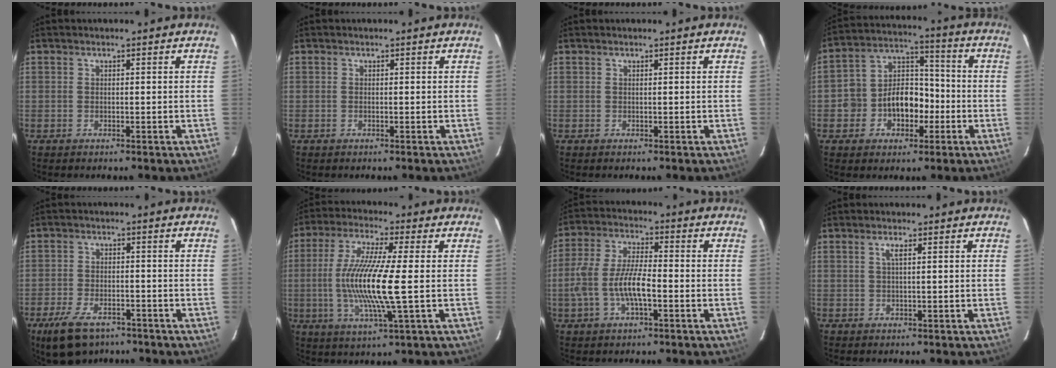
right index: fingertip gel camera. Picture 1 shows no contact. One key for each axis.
{"total": 0.0}
{"total": 0.0}
{"total": 10.7, "fx": -3.4, "fy": 8.8, "fz": 5.1, "tx": -0.104, "ty": 0.045, "tz": -0.052}
{"total": 9.8, "fx": -6.8, "fy": 4.8, "fz": 5.2, "tx": -0.126, "ty": -0.016, "tz": -0.116}
{"total": 14.3, "fx": -1.2, "fy": 0.7, "fz": 14.2, "tx": -0.280, "ty": -0.012, "tz": -0.023}
{"total": 10.3, "fx": -2.8, "fy": 3.4, "fz": 9.3, "tx": -0.195, "ty": 0.003, "tz": -0.053}
{"total": 1.4, "fx": 0.5, "fy": -0.1, "fz": 1.3, "tx": -0.023, "ty": 0.000, "tz": 0.009}